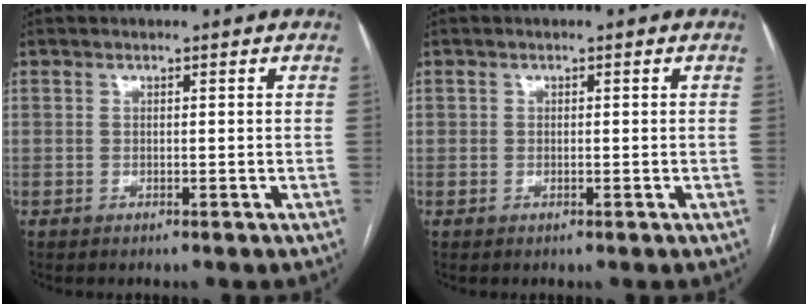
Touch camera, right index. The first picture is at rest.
{"total": 3.9, "force": [-0.7, 2.9, 2.5], "torque": [-0.025, 0.003, -0.003]}